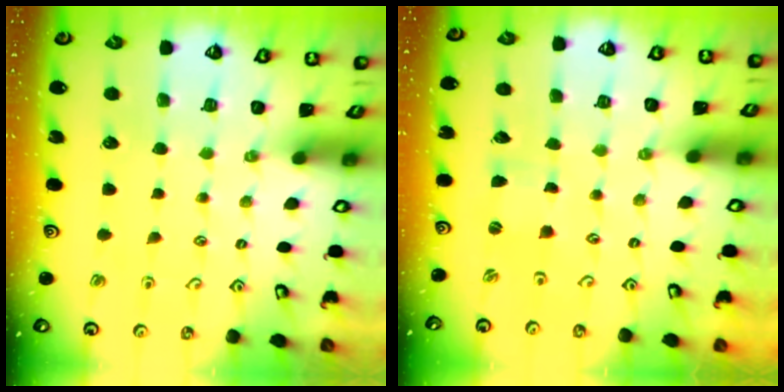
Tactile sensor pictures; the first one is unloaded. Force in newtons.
{"total": 0.0}